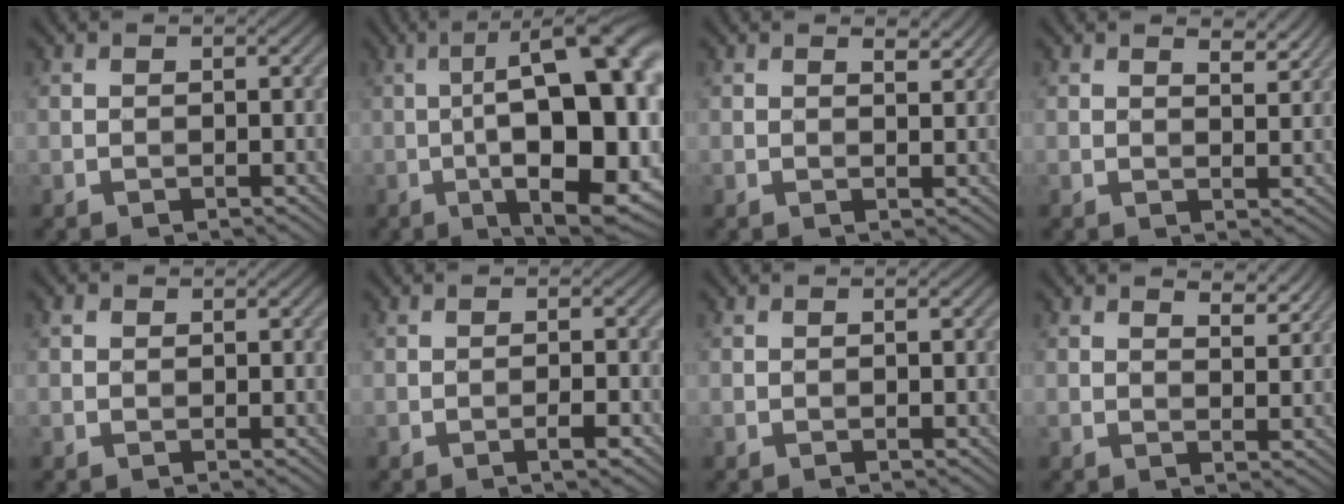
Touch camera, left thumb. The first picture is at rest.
{"total": 19.1, "force": [-2.0, 6.5, 17.8], "torque": [-0.250, 0.010, -0.029]}
{"total": 1.8, "force": [1.4, 0.4, 1.1], "torque": [-0.020, -0.006, 0.028]}
{"total": 3.0, "force": [2.4, 0.8, 1.7], "torque": [-0.031, -0.005, 0.044]}
{"total": 0.8, "force": [0.3, 0.7, 0.4], "torque": [-0.007, 0.002, 0.004]}
{"total": 1.7, "force": [-1.1, -0.1, 1.3], "torque": [-0.025, 0.008, -0.017]}
{"total": 0.0}
{"total": 3.9, "force": [3.1, 1.1, 2.0], "torque": [-0.036, -0.005, 0.053]}